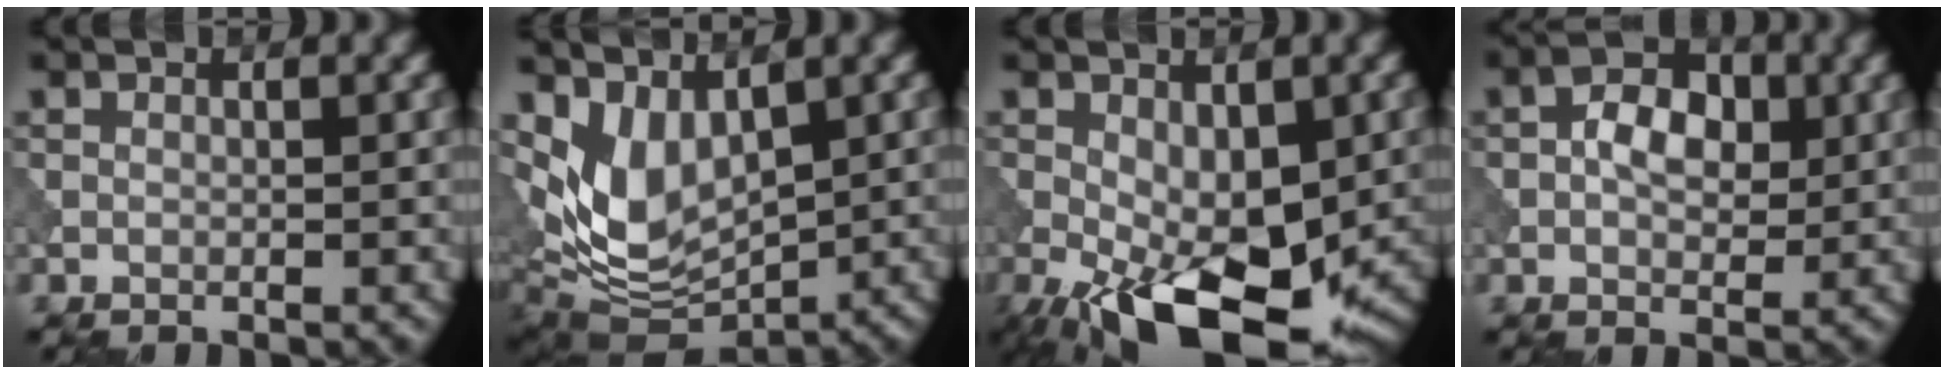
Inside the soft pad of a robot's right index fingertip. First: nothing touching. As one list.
[{"total": 6.4, "force": [1.5, 3.8, 4.9], "torque": [-0.104, -0.021, 0.036]}, {"total": 11.1, "force": [-3.8, 5.6, 8.9], "torque": [-0.153, -0.024, -0.055]}, {"total": 4.0, "force": [0.0, 2.6, 3.0], "torque": [-0.051, 0.004, -0.008]}]